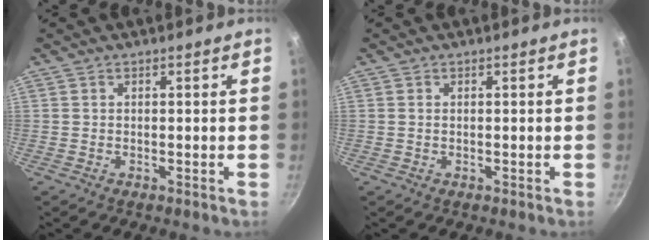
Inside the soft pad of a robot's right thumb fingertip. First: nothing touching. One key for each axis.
{"total": 0.0}